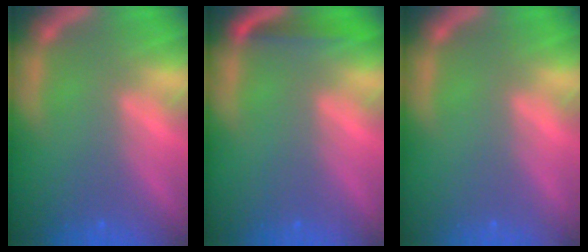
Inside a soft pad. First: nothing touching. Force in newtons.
{"total": 2.5}
{"total": 0.0}